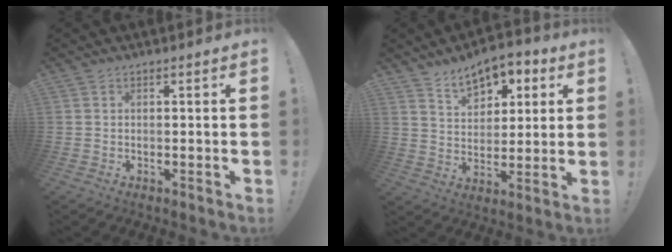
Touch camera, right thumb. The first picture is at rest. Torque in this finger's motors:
{"motor_torque": [-0.01, 0.12, 0.69, 0.58, 0.28]}